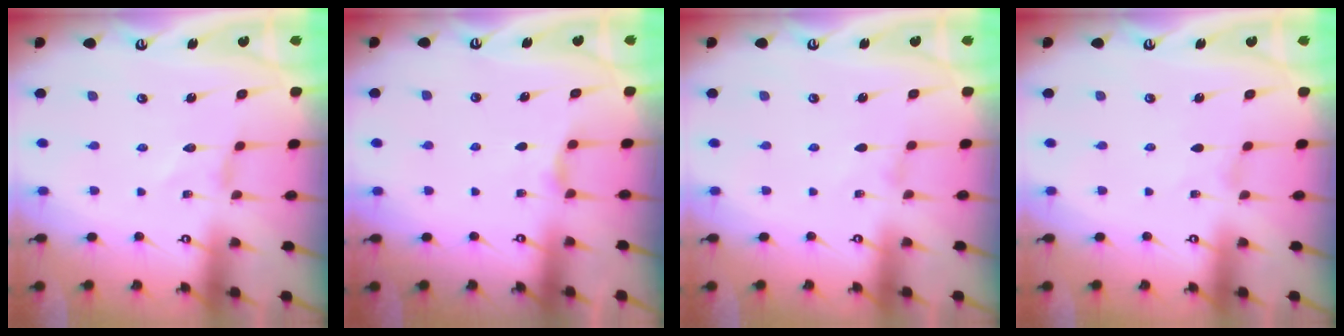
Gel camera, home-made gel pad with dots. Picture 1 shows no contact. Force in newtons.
{"total": 2.6, "press": 2.5, "slide": 0.4}
{"total": 0.0}
{"total": 0.0}